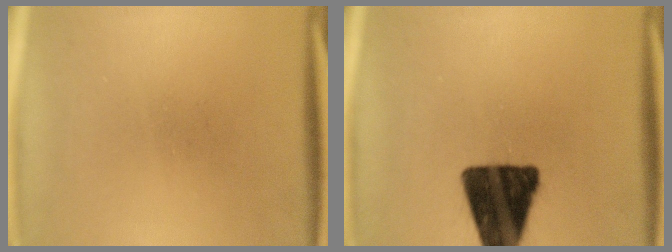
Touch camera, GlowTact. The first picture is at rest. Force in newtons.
{"total": 16.7}